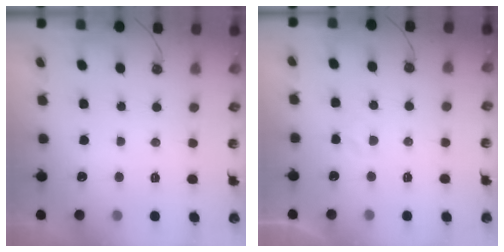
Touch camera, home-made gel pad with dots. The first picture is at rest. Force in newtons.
{"total": 2.3, "press": 2.3, "slide": 0.4}